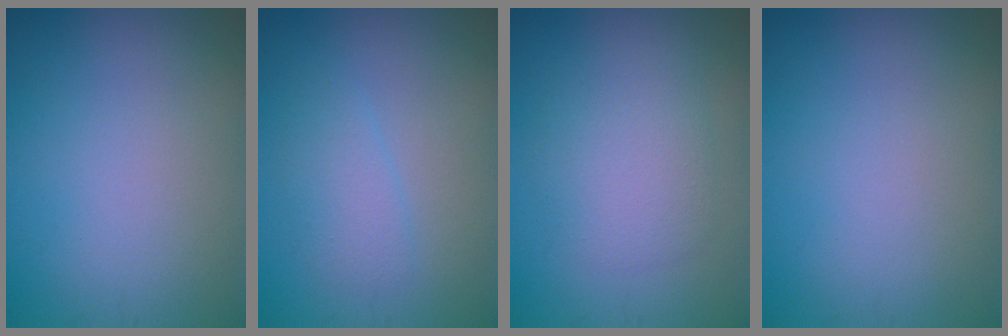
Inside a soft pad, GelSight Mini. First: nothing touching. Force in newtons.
{"total": 2.0, "press": 2.0, "slide": 0.1}
{"total": 3.6, "press": 3.6, "slide": 0.2}
{"total": 0.0}